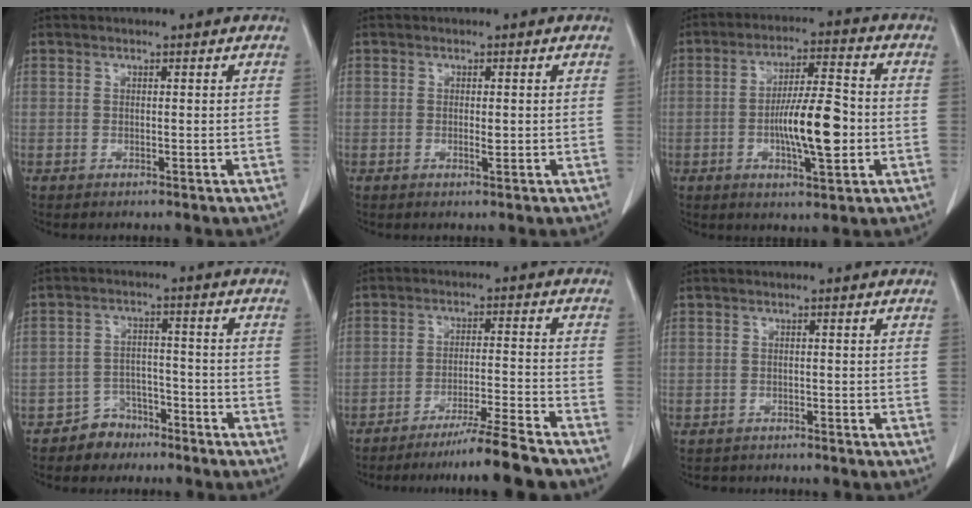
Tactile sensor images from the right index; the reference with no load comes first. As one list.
[{"total": 1.2, "force": [-0.2, 0.3, 1.1], "torque": [-0.020, -0.001, -0.002]}, {"total": 10.9, "force": [-2.1, 2.1, 10.5], "torque": [-0.185, 0.004, -0.033]}, {"total": 4.6, "force": [-3.7, 2.8, 0.3], "torque": [0.000, 0.013, -0.060]}, {"total": 9.3, "force": [-7.9, -1.8, 4.5], "torque": [-0.052, -0.017, -0.131]}, {"total": 2.2, "force": [-1.9, 1.2, -0.3], "torque": [-0.005, 0.001, -0.032]}]